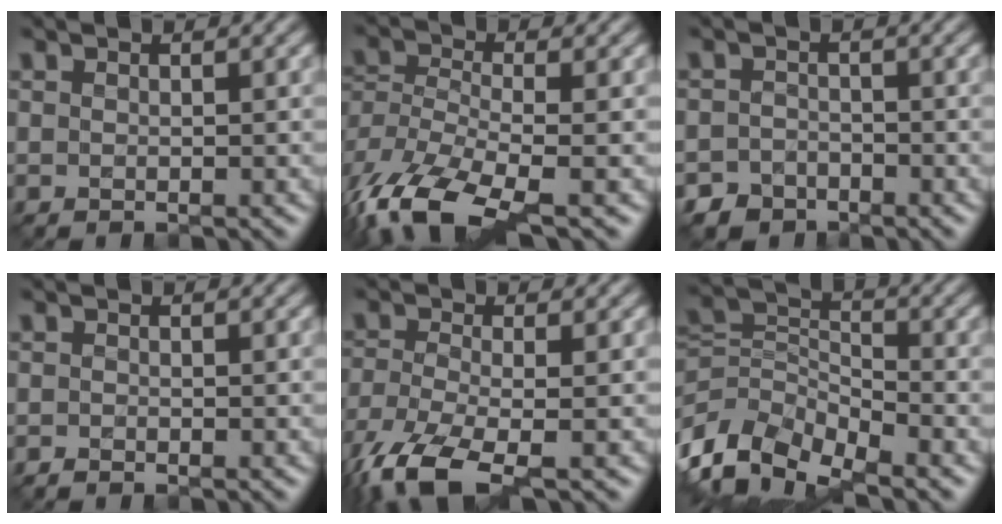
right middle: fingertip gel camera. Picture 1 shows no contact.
{"total": 10.4, "force": [-6.2, 4.1, 7.2], "torque": [-0.163, -0.019, -0.124]}
{"total": 3.8, "force": [-3.0, 2.4, 0.3], "torque": [0.020, 0.000, -0.052]}
{"total": 0.5, "force": [-0.5, 0.1, 0.1], "torque": [0.000, -0.002, -0.011]}
{"total": 8.3, "force": [-5.1, 2.8, 5.9], "torque": [-0.139, -0.031, -0.103]}
{"total": 8.3, "force": [-4.6, 4.6, 5.2], "torque": [-0.101, -0.011, -0.097]}